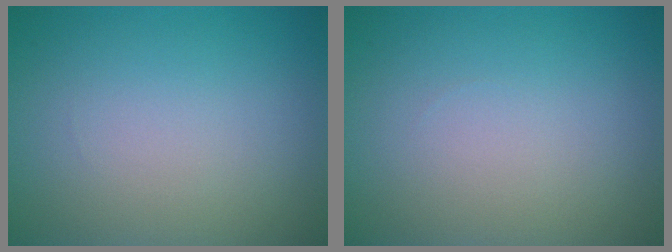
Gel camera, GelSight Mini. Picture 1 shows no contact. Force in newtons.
{"total": 0.0}